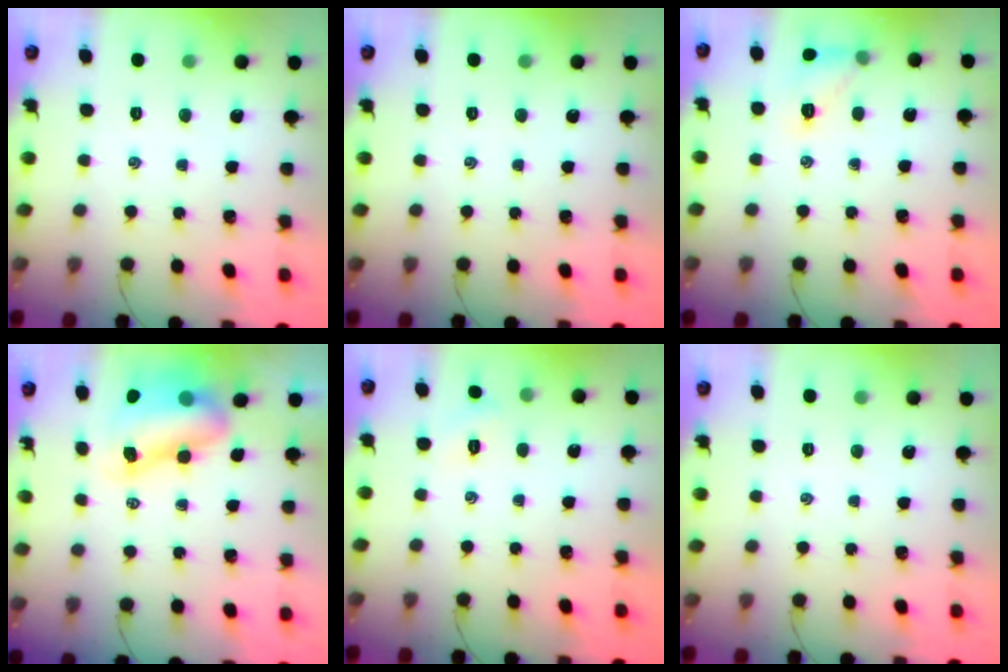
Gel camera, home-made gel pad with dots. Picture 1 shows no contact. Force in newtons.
{"total": 0.0}
{"total": 9.4, "press": 9.4, "slide": 0.7}
{"total": 10.4, "press": 10.0, "slide": 2.8}
{"total": 2.8, "press": 2.7, "slide": 0.8}
{"total": 0.0}